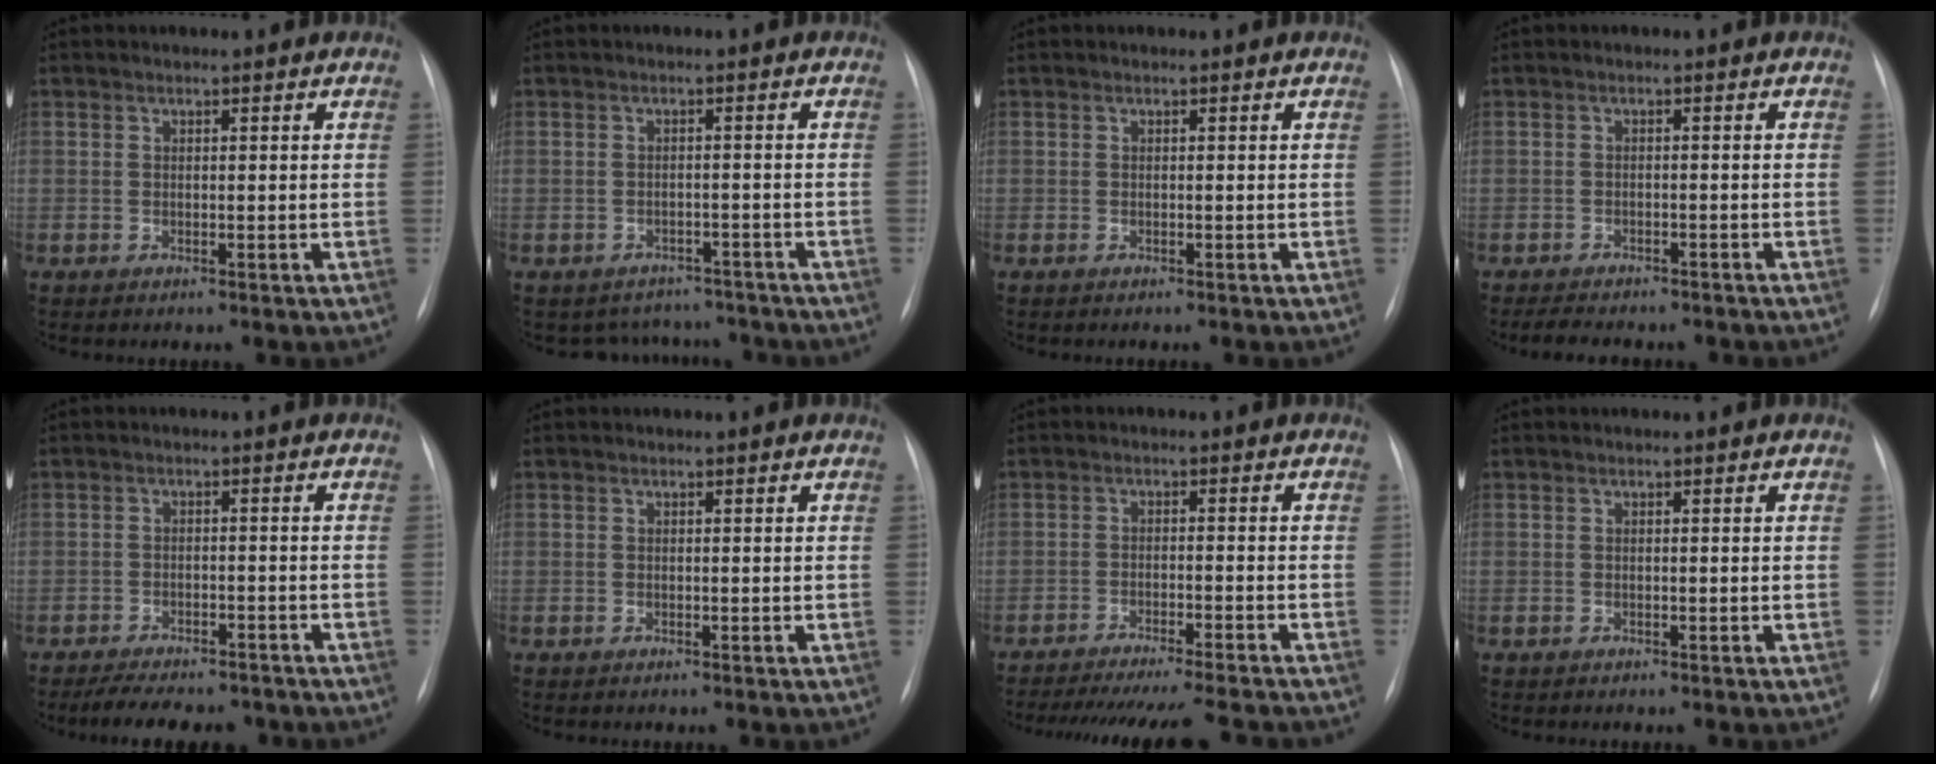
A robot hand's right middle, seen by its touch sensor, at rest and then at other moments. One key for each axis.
{"total": 6.3, "fx": -5.6, "fy": 2.8, "fz": -0.3, "tx": 0.012, "ty": 0.021, "tz": -0.066}
{"total": 0.0}
{"total": 7.1, "fx": -6.2, "fy": 2.1, "fz": 2.9, "tx": -0.045, "ty": -0.002, "tz": -0.077}
{"total": 9.8, "fx": -8.5, "fy": 3.2, "fz": 3.9, "tx": -0.058, "ty": 0.001, "tz": -0.114}
{"total": 0.0}
{"total": 17.1, "fx": -15.6, "fy": 0.3, "fz": 7.0, "tx": -0.106, "ty": -0.037, "tz": -0.214}
{"total": 0.0}